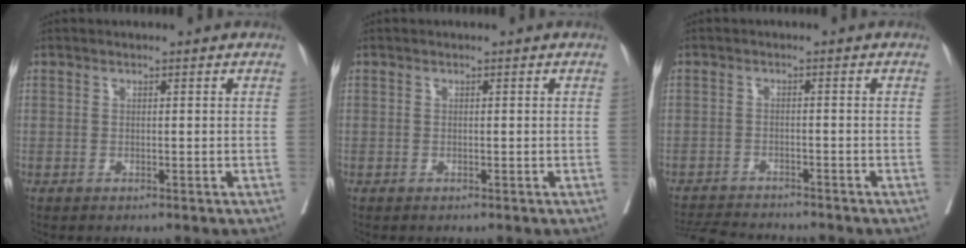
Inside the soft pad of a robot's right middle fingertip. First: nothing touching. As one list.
[{"total": 0.0}, {"total": 7.5, "force": [-7.2, 0.4, 1.9], "torque": [-0.029, -0.008, -0.117]}]